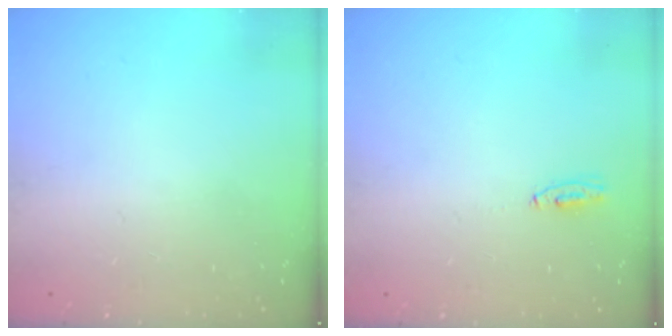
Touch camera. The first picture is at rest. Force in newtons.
{"total": 3.3, "press": 3.0, "slide": 1.5}